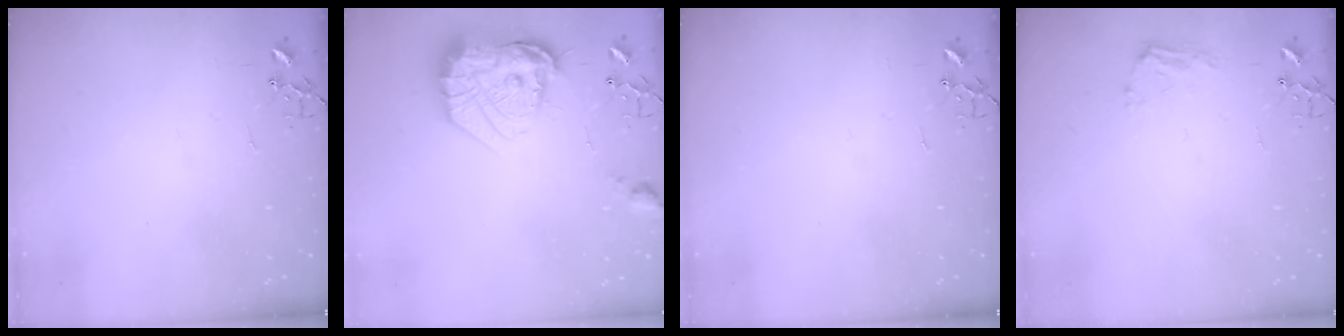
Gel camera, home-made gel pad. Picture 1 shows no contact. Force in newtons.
{"total": 21.6, "press": 21.5, "slide": 1.7}
{"total": 0.0}
{"total": 9.0, "press": 8.9, "slide": 0.9}